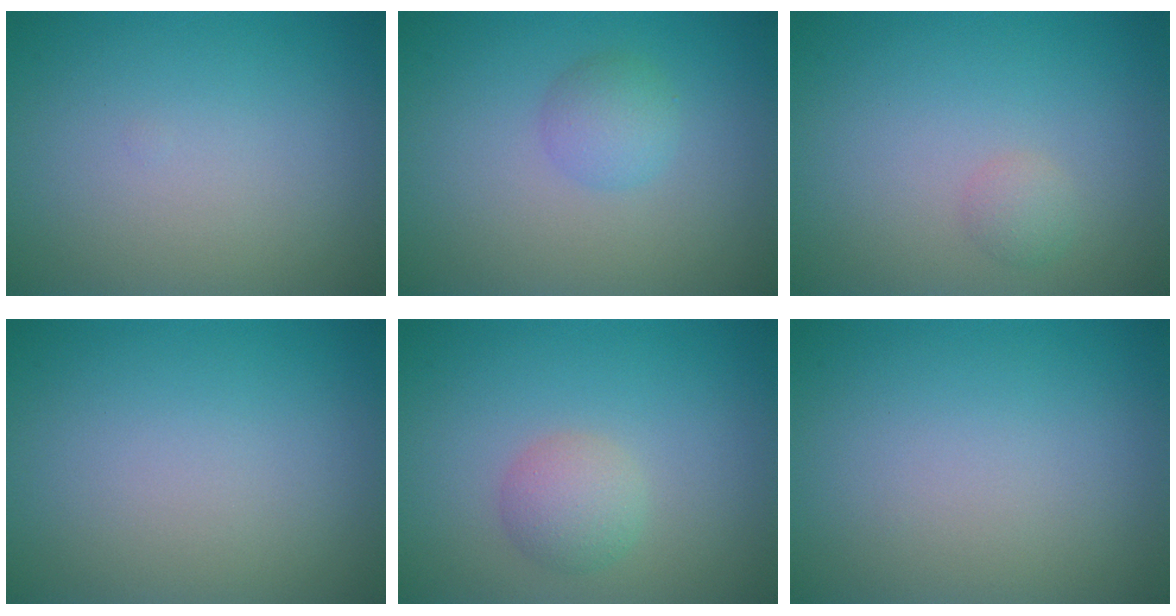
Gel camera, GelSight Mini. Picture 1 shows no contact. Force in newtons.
{"total": 2.0, "press": 2.0, "slide": 0.1}
{"total": 1.1, "press": 1.1, "slide": 0.1}
{"total": 0.0}
{"total": 2.3, "press": 2.3, "slide": 0.1}
{"total": 0.0}